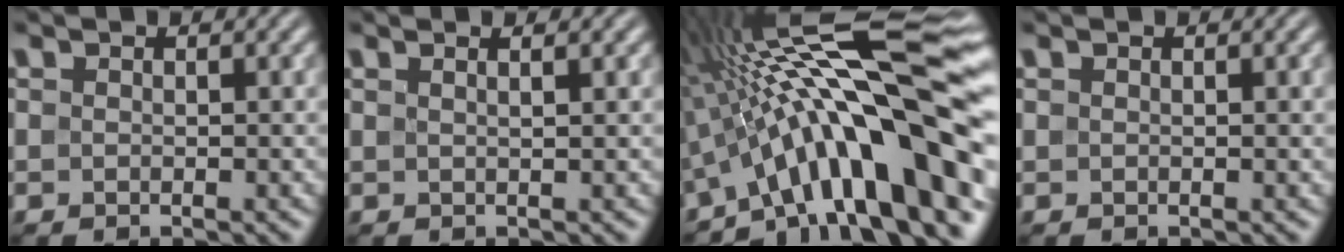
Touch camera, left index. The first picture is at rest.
{"total": 1.8, "force": [1.0, 0.5, 1.4], "torque": [-0.005, 0.003, -0.005]}
{"total": 16.8, "force": [-2.6, 4.5, 16.0], "torque": [-0.218, 0.038, -0.050]}
{"total": 0.8, "force": [0.4, 0.2, 0.7], "torque": [-0.012, 0.001, 0.009]}